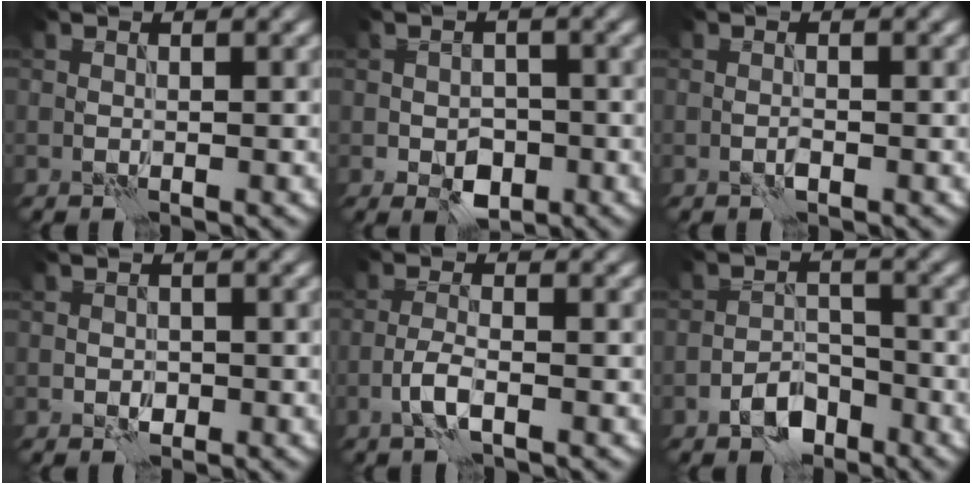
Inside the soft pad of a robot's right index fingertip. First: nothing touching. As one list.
[{"total": 3.3, "force": [-1.2, 2.3, 2.1], "torque": [-0.028, -0.005, -0.022]}, {"total": 0.8, "force": [-0.4, 0.2, 0.6], "torque": [-0.014, 0.001, -0.009]}, {"total": 1.4, "force": [-0.4, 1.2, 0.7], "torque": [-0.009, -0.002, -0.009]}, {"total": 2.4, "force": [-1.2, 0.6, 2.0], "torque": [-0.045, 0.004, -0.029]}, {"total": 4.0, "force": [-2.6, 2.1, 2.0], "torque": [-0.028, 0.004, -0.052]}]